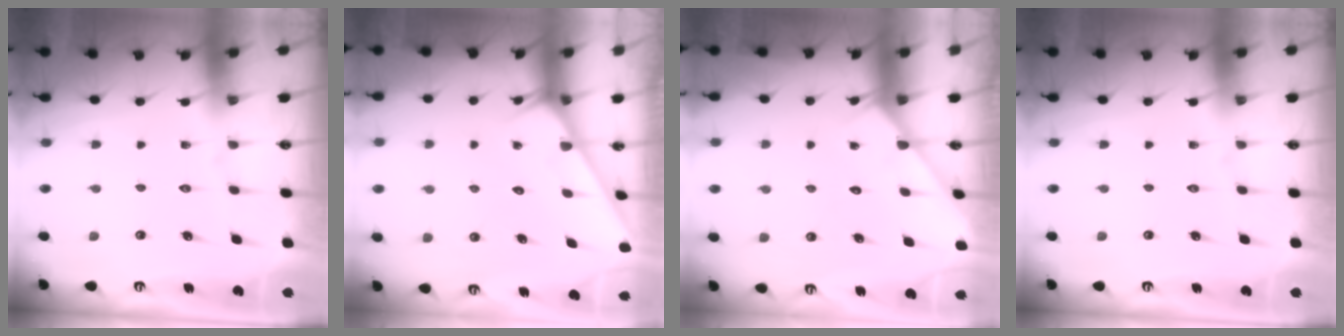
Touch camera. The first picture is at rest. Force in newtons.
{"total": 2.2, "press": 2.2, "slide": 0.2}
{"total": 3.5, "press": 3.5, "slide": 0.3}
{"total": 0.0}